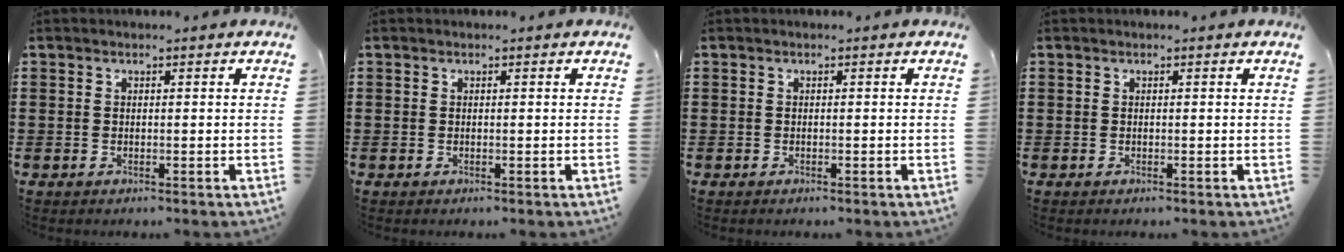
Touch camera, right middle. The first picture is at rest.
{"total": 0.0}
{"total": 0.0}
{"total": 0.0}